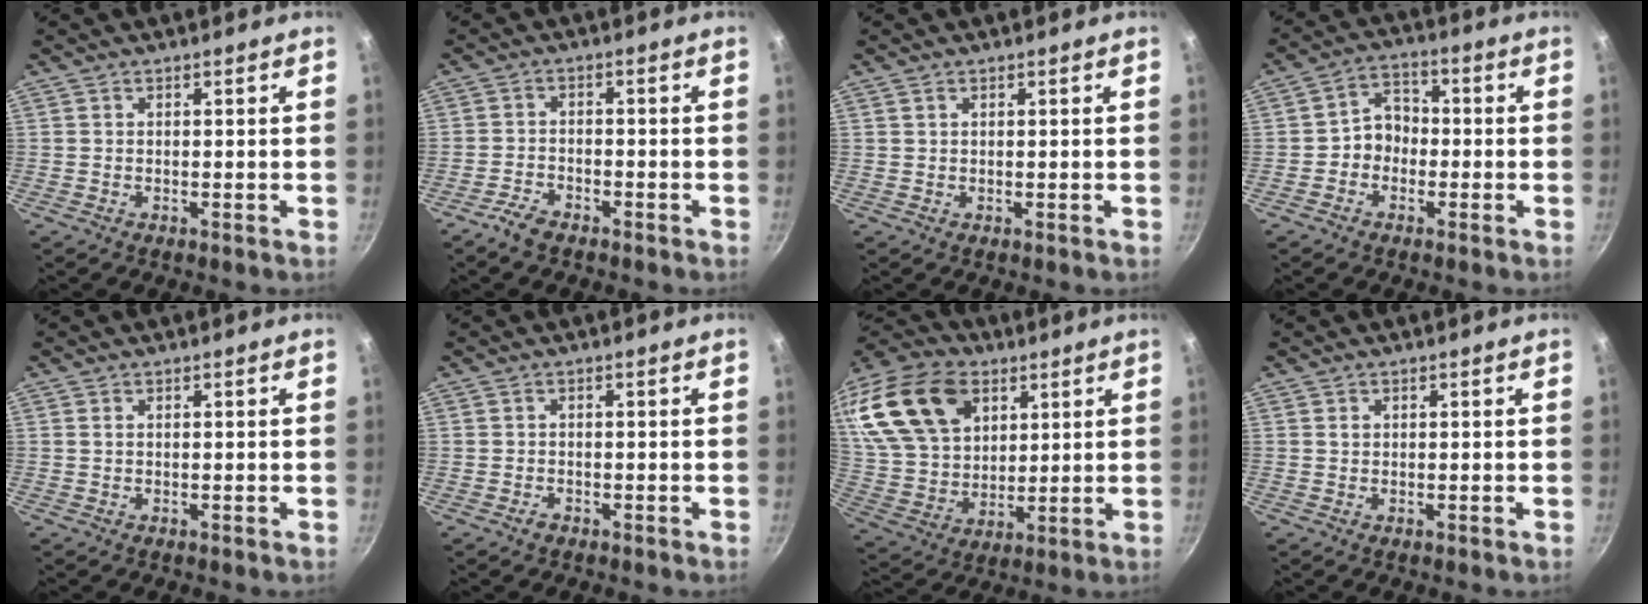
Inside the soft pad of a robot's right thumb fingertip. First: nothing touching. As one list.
[{"total": 3.8, "force": [-3.0, 1.4, 1.7], "torque": [-0.037, 0.024, -0.061]}, {"total": 0.5, "force": [0.3, 0.3, 0.2], "torque": [-0.004, 0.001, 0.007]}, {"total": 5.6, "force": [-1.3, 4.7, 2.8], "torque": [-0.009, 0.024, -0.034]}, {"total": 0.6, "force": [0.2, 0.4, 0.4], "torque": [-0.008, 0.001, 0.003]}, {"total": 1.2, "force": [-0.8, 0.8, 0.5], "torque": [-0.008, 0.006, -0.014]}, {"total": 25.1, "force": [10.9, 16.8, 15.3], "torque": [-0.295, -0.006, 0.205]}, {"total": 0.8, "force": [0.3, 0.7, 0.4], "torque": [-0.004, 0.002, 0.004]}]